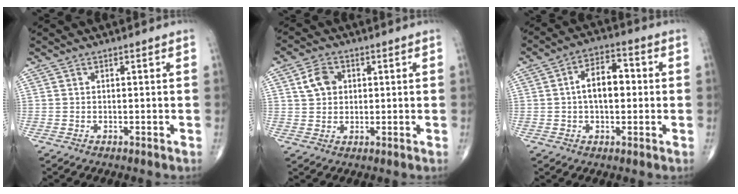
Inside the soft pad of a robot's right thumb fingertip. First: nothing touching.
{"total": 5.3, "force": [1.4, 4.2, 2.9], "torque": [-0.040, 0.001, 0.023]}
{"total": 8.8, "force": [0.4, 5.0, 7.2], "torque": [-0.106, 0.024, -0.001]}